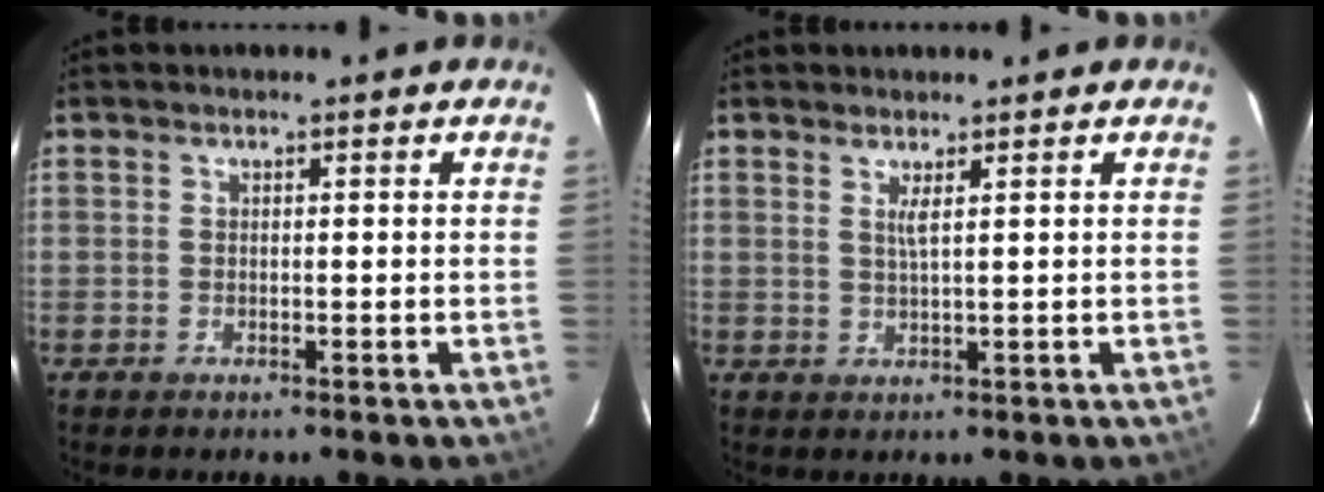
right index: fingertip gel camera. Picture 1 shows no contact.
{"total": 1.7, "force": [1.0, -0.2, 1.4], "torque": [-0.027, -0.003, 0.016]}